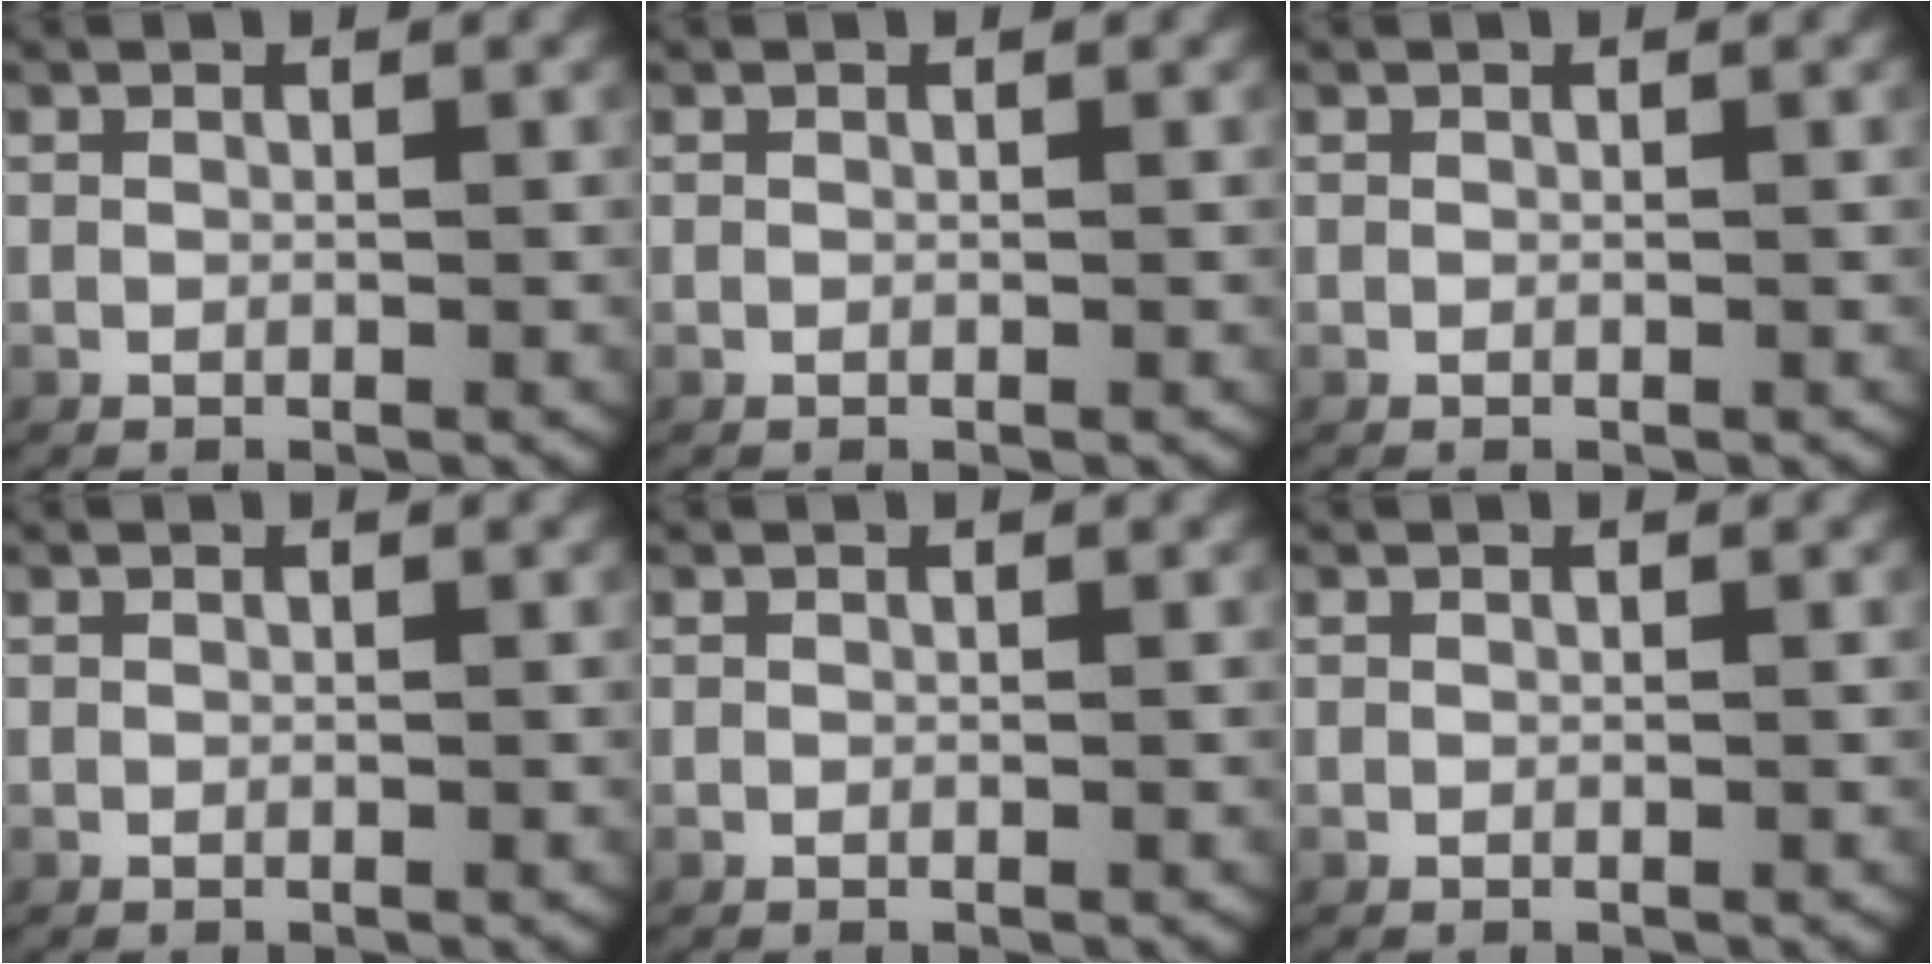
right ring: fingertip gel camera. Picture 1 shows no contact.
{"total": 0.0}
{"total": 0.0}
{"total": 0.0}
{"total": 0.0}
{"total": 0.0}